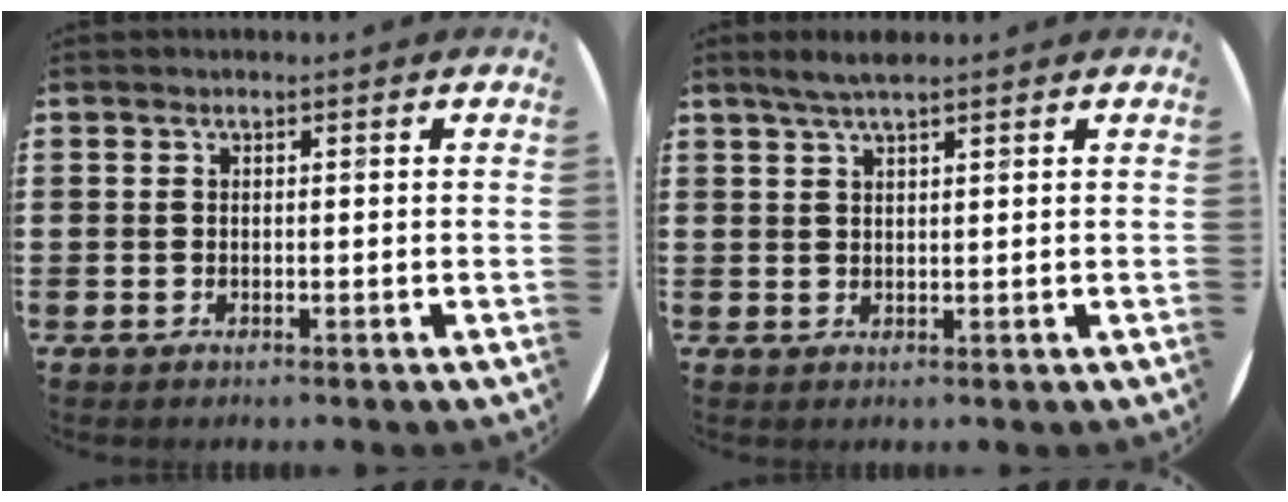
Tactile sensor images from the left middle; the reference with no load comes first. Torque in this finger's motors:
{"motor_torque": [0.46, -0.39, 0.07, 0.02]}